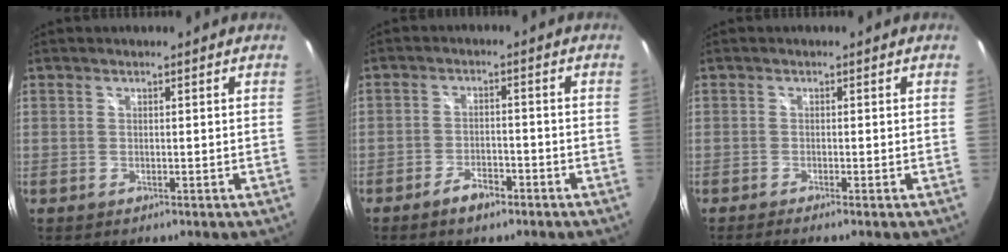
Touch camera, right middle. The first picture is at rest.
{"total": 4.4, "force": [-3.2, 1.7, 2.6], "torque": [-0.060, 0.000, -0.053]}
{"total": 1.3, "force": [-0.9, -0.5, 0.8], "torque": [-0.014, -0.003, -0.018]}